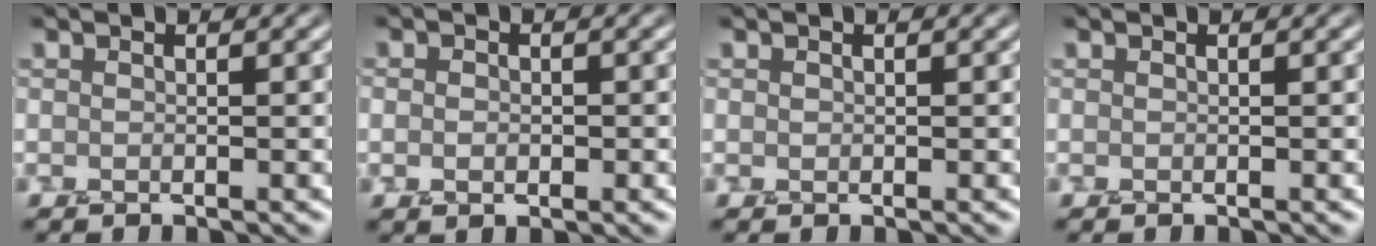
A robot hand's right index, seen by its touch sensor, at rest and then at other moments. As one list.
[{"total": 1.7, "force": [0.0, 1.3, 1.1], "torque": [-0.006, 0.004, -0.001]}, {"total": 0.5, "force": [0.2, 0.5, 0.1], "torque": [0.000, 0.004, 0.006]}, {"total": 0.0}]